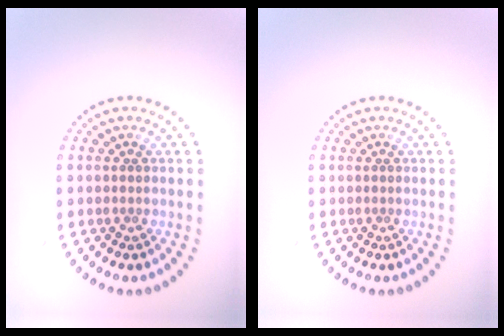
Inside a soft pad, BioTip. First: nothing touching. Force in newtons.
{"total": 0.0}